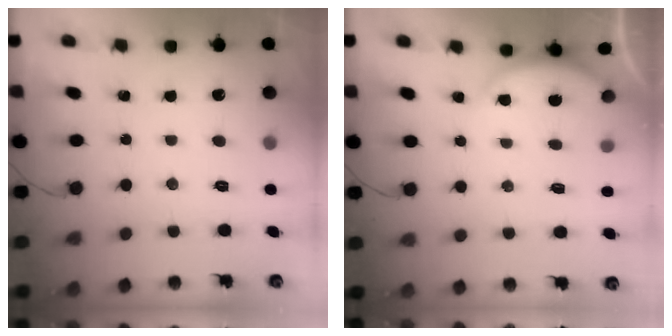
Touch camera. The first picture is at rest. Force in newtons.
{"total": 2.8, "press": 2.8, "slide": 0.4}